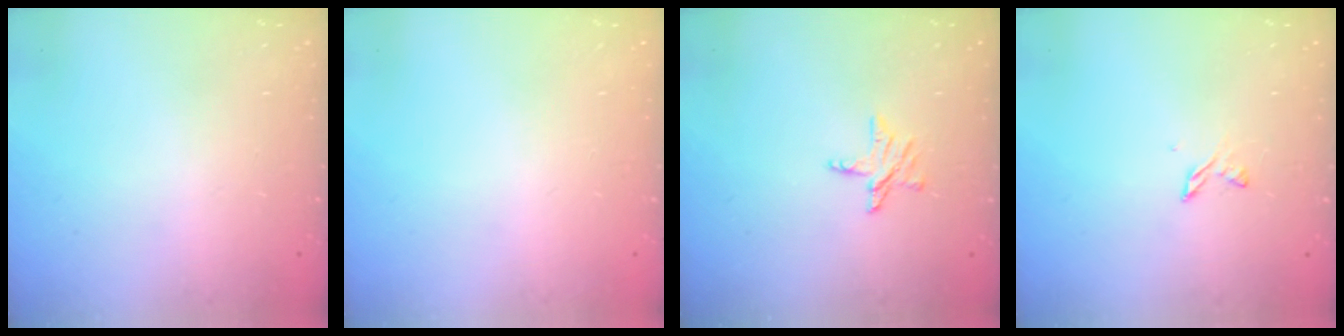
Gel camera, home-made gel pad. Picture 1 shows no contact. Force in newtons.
{"total": 0.0}
{"total": 5.4, "press": 5.4, "slide": 0.5}
{"total": 3.0, "press": 2.9, "slide": 0.4}